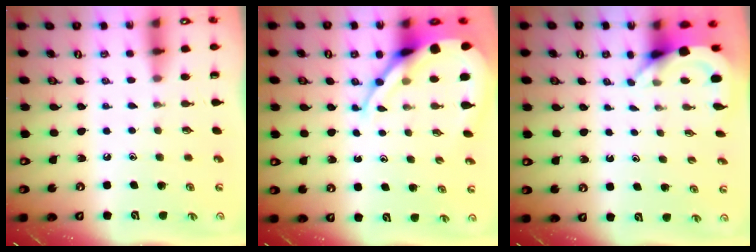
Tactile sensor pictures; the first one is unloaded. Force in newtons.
{"total": 10.4, "press": 10.4, "slide": 0.7}
{"total": 3.9, "press": 3.8, "slide": 0.3}